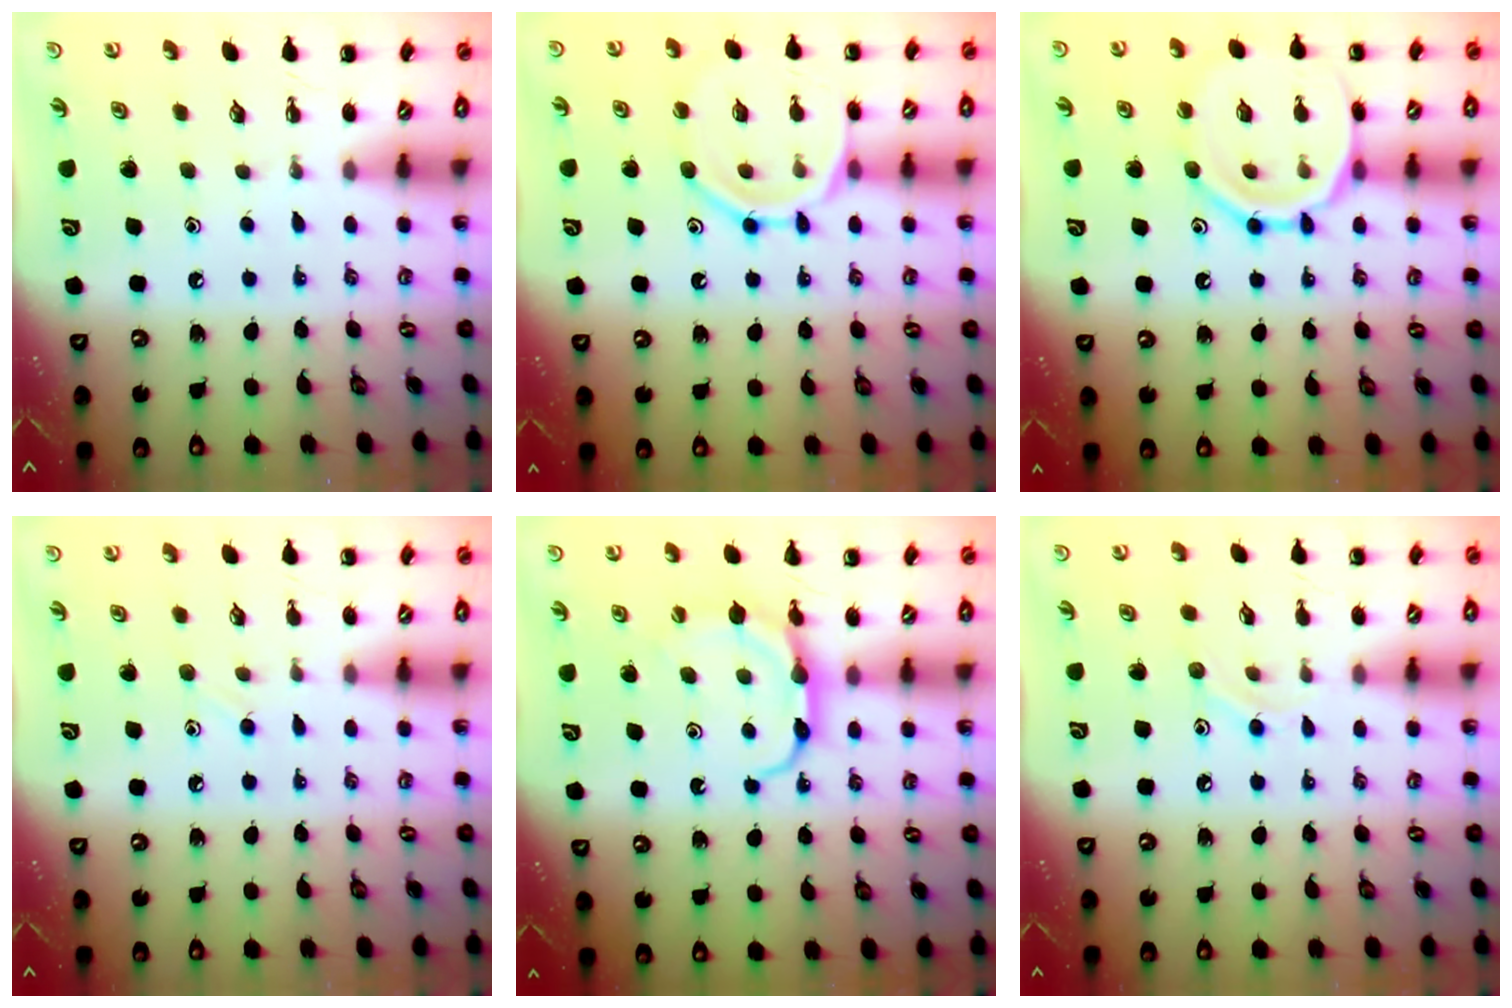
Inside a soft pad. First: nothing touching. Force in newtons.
{"total": 14.2, "press": 14.2, "slide": 1.3}
{"total": 14.5, "press": 14.5, "slide": 1.3}
{"total": 6.5, "press": 6.1, "slide": 2.2}
{"total": 7.9, "press": 7.8, "slide": 1.0}
{"total": 6.3, "press": 6.0, "slide": 1.7}